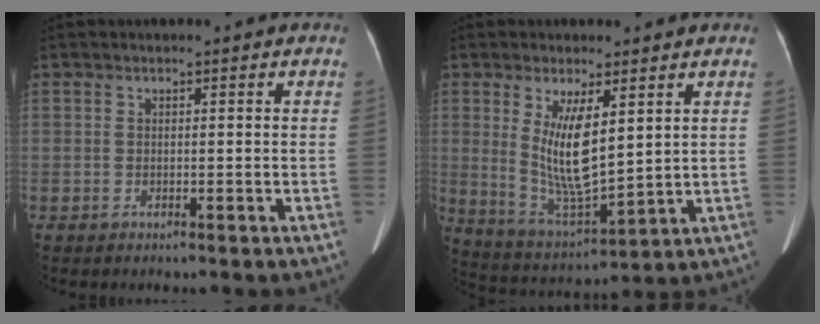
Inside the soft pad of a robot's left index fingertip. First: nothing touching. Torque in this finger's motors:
{"motor_torque": [2.14, 0.01, 1.05, 0.21]}